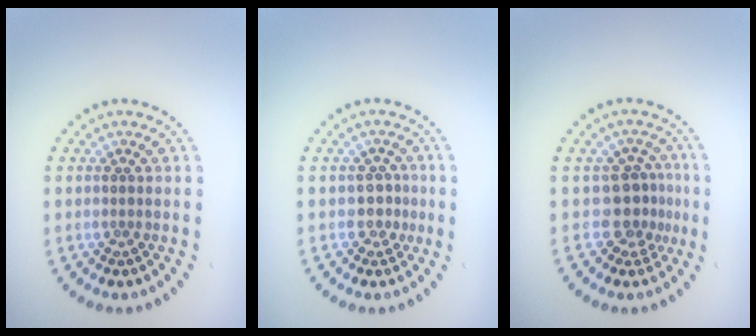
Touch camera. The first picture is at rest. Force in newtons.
{"total": 1.7, "press": 1.4, "slide": 1.0}
{"total": 2.8, "press": 2.1, "slide": 1.8}